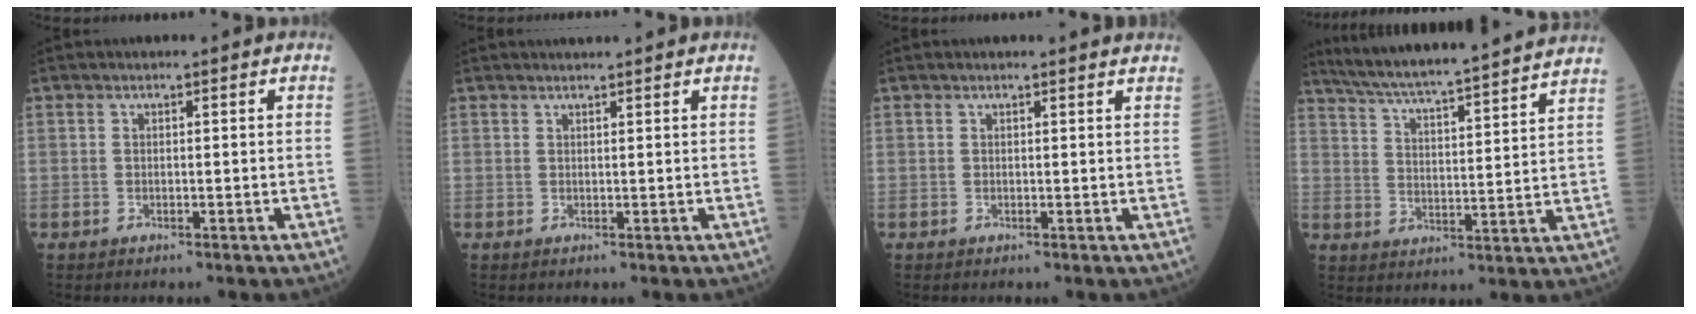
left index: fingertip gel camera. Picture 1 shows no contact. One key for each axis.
{"total": 2.6, "fx": 2.5, "fy": -0.1, "fz": 0.9, "tx": -0.010, "ty": 0.017, "tz": 0.036}
{"total": 1.1, "fx": 1.1, "fy": -0.2, "fz": -0.2, "tx": 0.004, "ty": -0.004, "tz": -0.005}
{"total": 20.4, "fx": 18.4, "fy": -0.4, "fz": 8.6, "tx": -0.146, "ty": -0.008, "tz": 0.257}